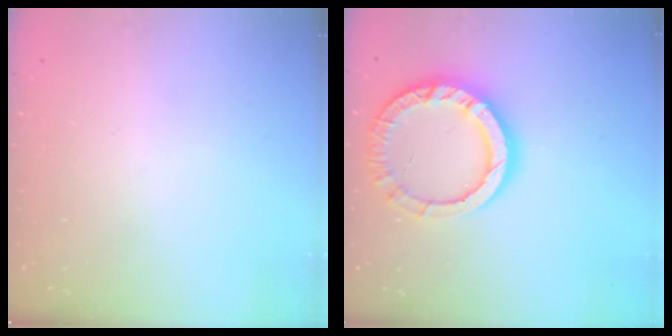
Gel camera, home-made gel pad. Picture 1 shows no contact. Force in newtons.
{"total": 14.0, "press": 14.0, "slide": 1.2}